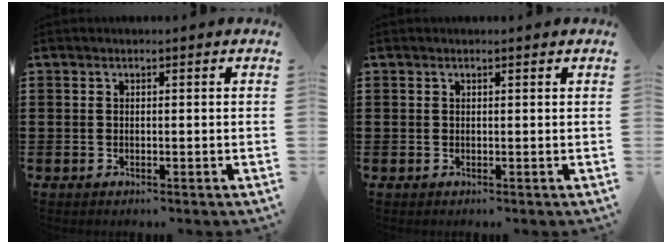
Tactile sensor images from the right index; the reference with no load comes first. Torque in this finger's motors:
{"motor_torque": [-0.04, -0.06, 0.02, -0.01]}